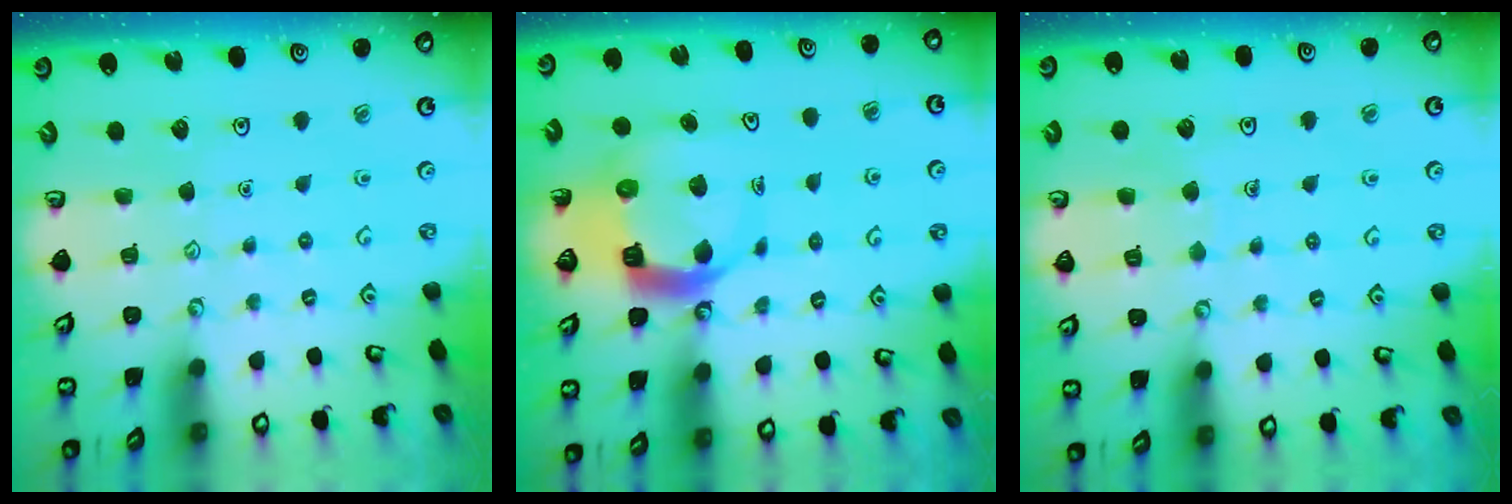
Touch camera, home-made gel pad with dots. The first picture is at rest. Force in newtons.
{"total": 8.7, "press": 8.6, "slide": 1.2}
{"total": 4.0, "press": 3.9, "slide": 0.3}